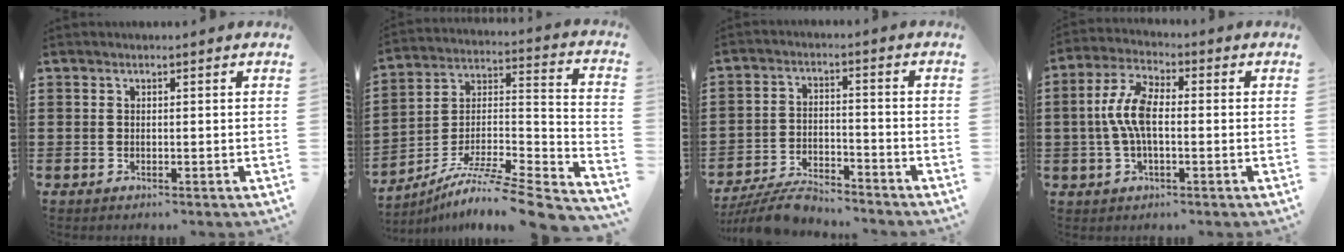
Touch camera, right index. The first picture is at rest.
{"total": 8.0, "force": [-6.0, 0.9, 5.3], "torque": [-0.092, -0.006, -0.121]}
{"total": 6.3, "force": [-6.0, 0.8, 1.7], "torque": [-0.036, 0.006, -0.117]}
{"total": 7.4, "force": [-0.2, 3.1, 6.7], "torque": [-0.158, -0.001, -0.012]}